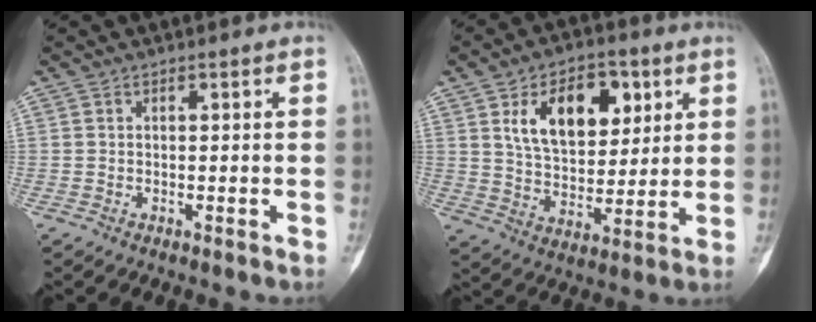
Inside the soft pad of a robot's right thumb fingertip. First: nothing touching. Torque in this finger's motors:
{"motor_torque": [-0.39, 0.76, 1.06, 0.45, 0.32]}